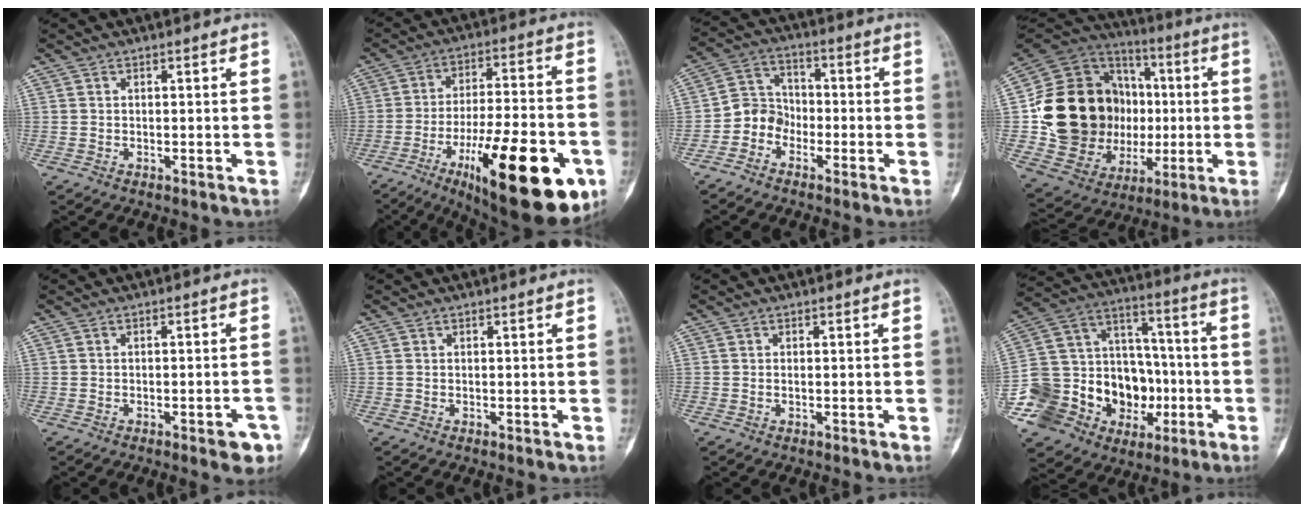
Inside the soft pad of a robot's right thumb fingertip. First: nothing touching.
{"total": 26.9, "force": [-10.9, 8.8, 23.0], "torque": [-0.306, 0.039, -0.153]}
{"total": 6.0, "force": [-2.9, 5.0, 1.6], "torque": [-0.004, 0.034, -0.067]}
{"total": 28.3, "force": [0.1, 22.0, 17.9], "torque": [-0.283, 0.032, 0.022]}
{"total": 4.0, "force": [-2.2, 1.5, 3.0], "torque": [-0.024, 0.012, -0.022]}
{"total": 0.0}
{"total": 0.6, "force": [-0.1, 0.3, 0.6], "torque": [-0.014, 0.003, 0.000]}
{"total": 25.8, "force": [-7.7, 19.5, 15.0], "torque": [-0.255, 0.086, -0.115]}